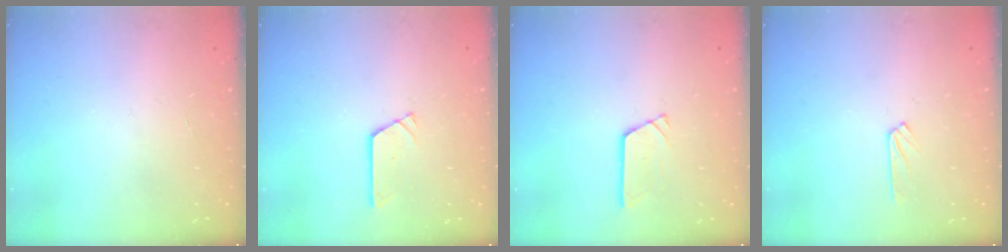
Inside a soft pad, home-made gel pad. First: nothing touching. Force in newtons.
{"total": 2.4, "press": 2.4, "slide": 0.1}
{"total": 3.0, "press": 3.0, "slide": 0.3}
{"total": 4.0, "press": 4.0, "slide": 0.6}